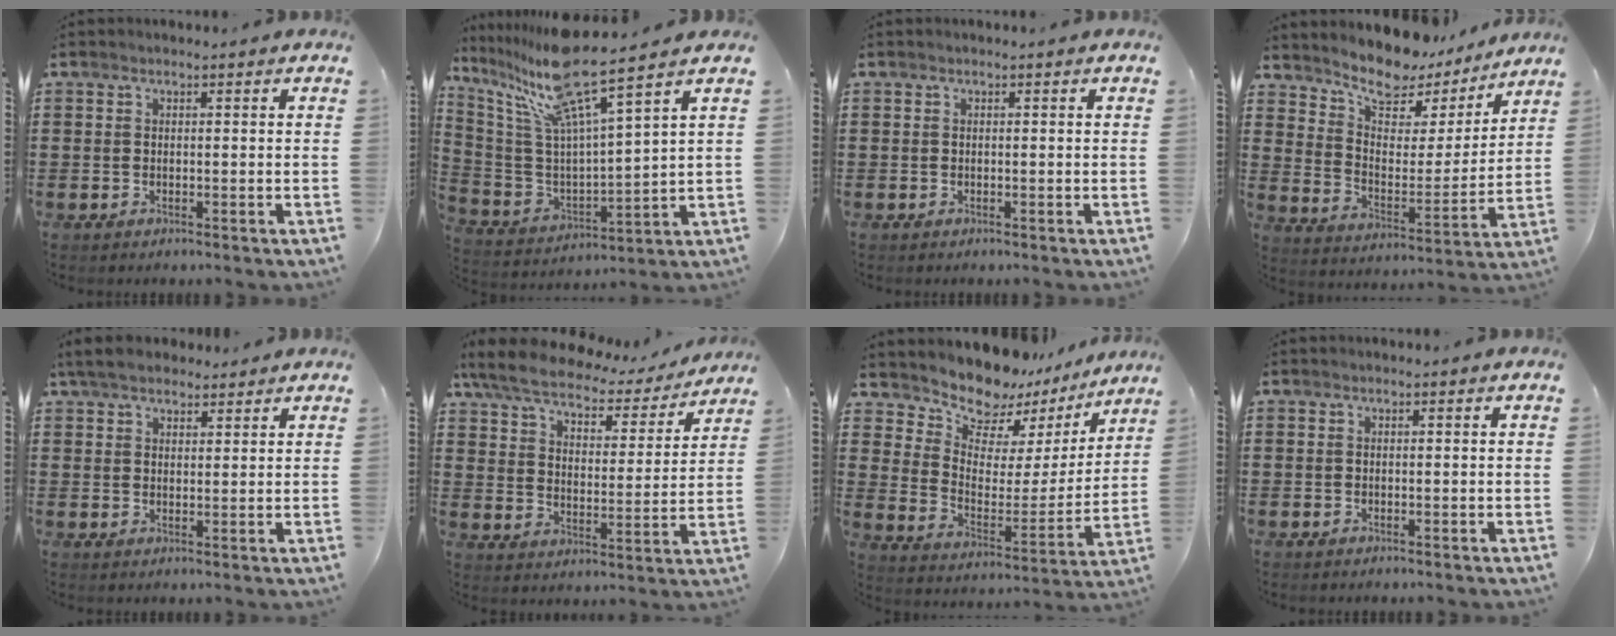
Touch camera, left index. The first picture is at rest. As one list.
[{"total": 12.1, "force": [9.2, 0.5, 7.8], "torque": [-0.198, -0.061, 0.148]}, {"total": 0.0}, {"total": 8.7, "force": [7.9, 2.9, 2.2], "torque": [-0.064, -0.062, 0.135]}, {"total": 4.5, "force": [3.8, 1.6, 1.6], "torque": [-0.043, -0.001, 0.072]}, {"total": 5.9, "force": [5.2, 1.7, 2.3], "torque": [-0.070, -0.027, 0.085]}, {"total": 9.5, "force": [8.9, 3.0, 1.5], "torque": [-0.051, -0.083, 0.154]}, {"total": 0.0}]